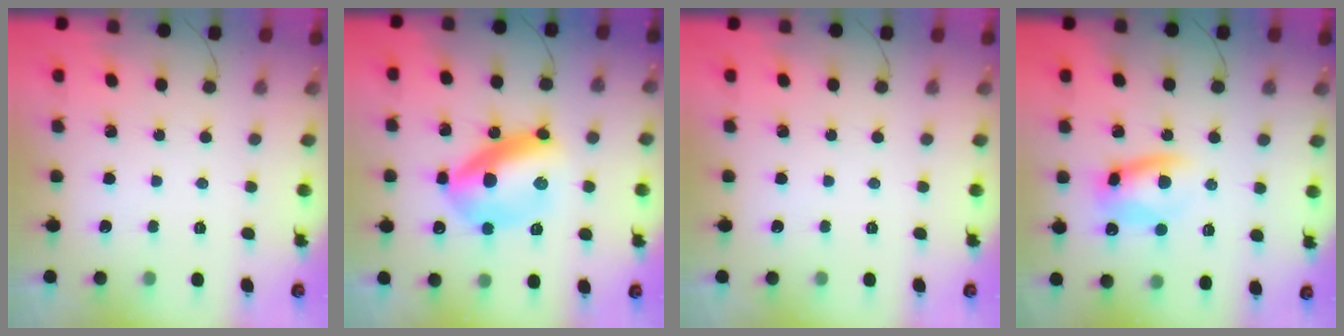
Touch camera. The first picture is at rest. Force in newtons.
{"total": 16.4, "press": 16.4, "slide": 0.9}
{"total": 0.0}
{"total": 10.1, "press": 9.9, "slide": 1.8}